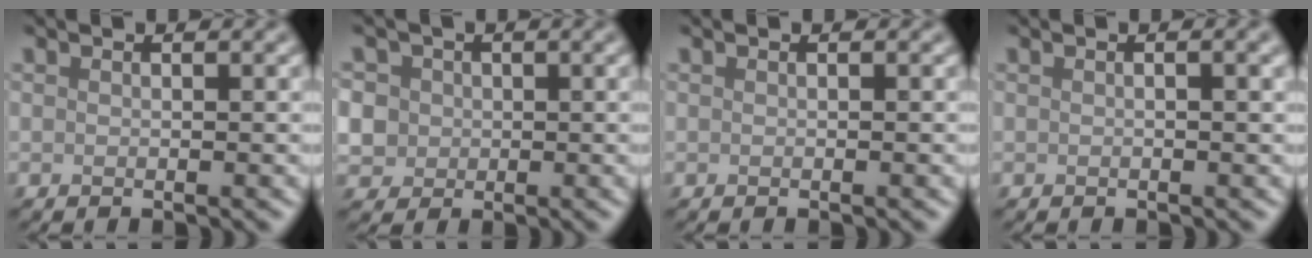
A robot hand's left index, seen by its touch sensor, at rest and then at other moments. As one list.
[{"total": 5.2, "force": [0.6, 4.8, 1.8], "torque": [-0.047, 0.029, -0.003]}, {"total": 0.0}, {"total": 1.4, "force": [0.2, 0.3, 1.4], "torque": [-0.020, 0.002, -0.002]}]